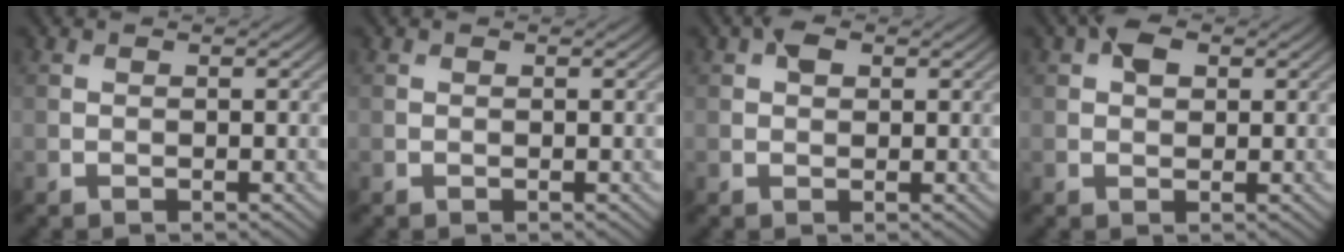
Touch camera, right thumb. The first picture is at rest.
{"total": 0.0}
{"total": 1.8, "force": [0.8, 1.1, 1.2], "torque": [-0.019, 0.005, 0.010]}
{"total": 2.7, "force": [1.1, 1.7, 1.8], "torque": [-0.032, 0.006, 0.015]}